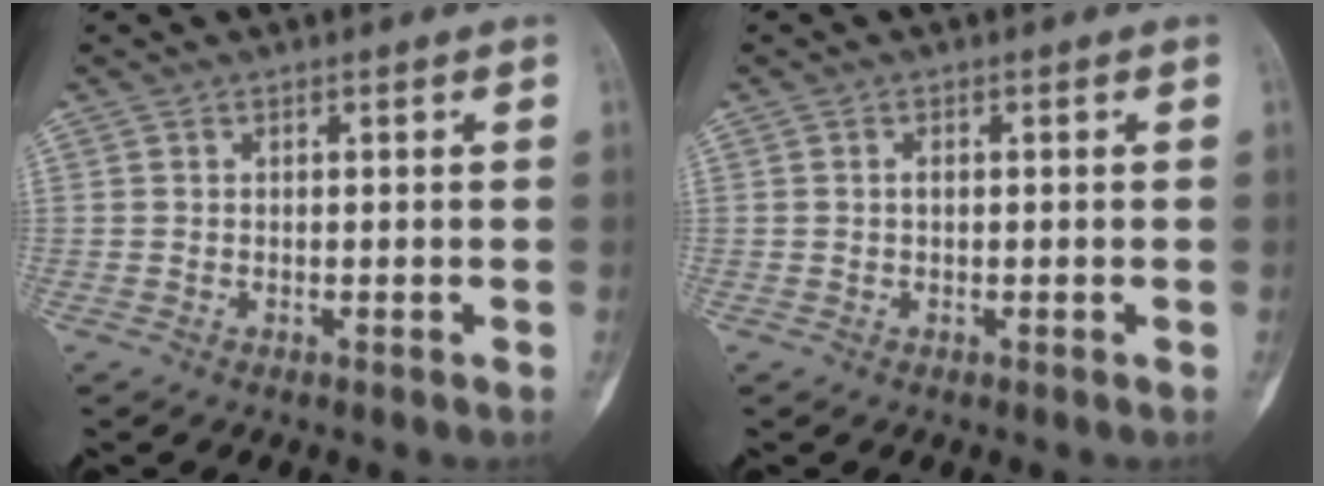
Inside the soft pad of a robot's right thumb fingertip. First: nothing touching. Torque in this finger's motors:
{"motor_torque": [0.07, 0.27, -0.08, 0.01, -0.02]}